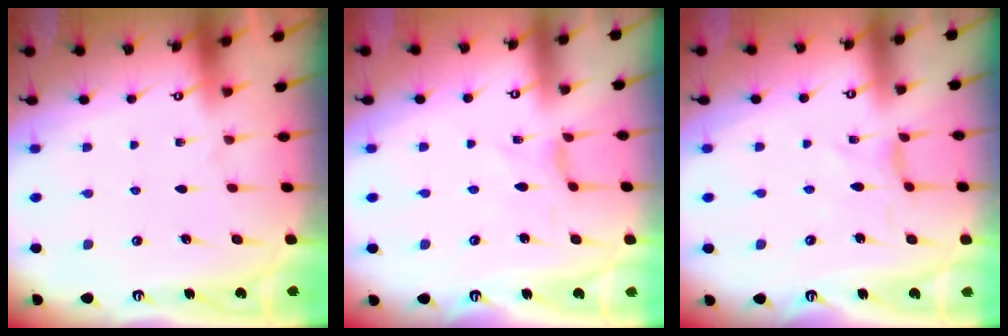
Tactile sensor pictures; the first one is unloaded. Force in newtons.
{"total": 0.0}
{"total": 0.8, "press": 0.8, "slide": 0.2}